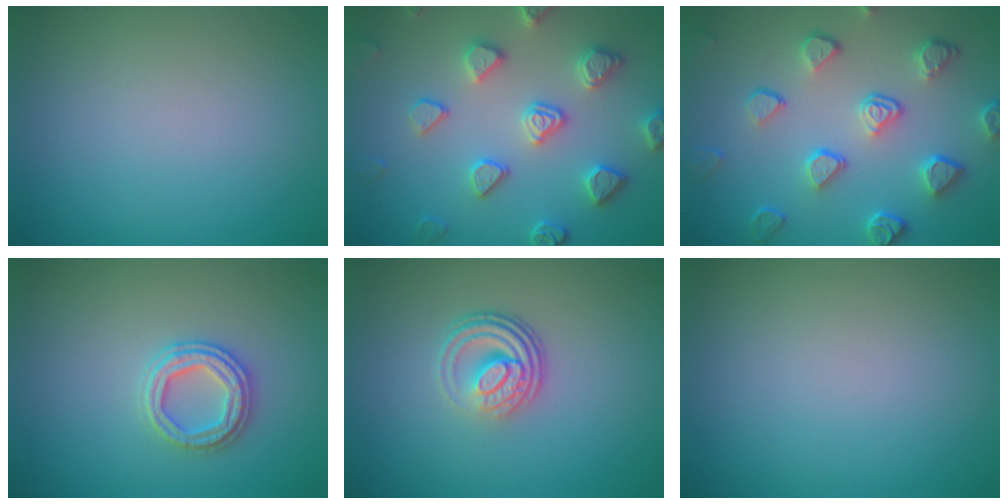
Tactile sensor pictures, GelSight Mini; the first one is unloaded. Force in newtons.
{"total": 4.5, "press": 4.4, "slide": 1.0}
{"total": 5.2, "press": 4.2, "slide": 3.0}
{"total": 2.7, "press": 2.7, "slide": 0.3}
{"total": 4.1, "press": 2.7, "slide": 3.1}
{"total": 0.0}